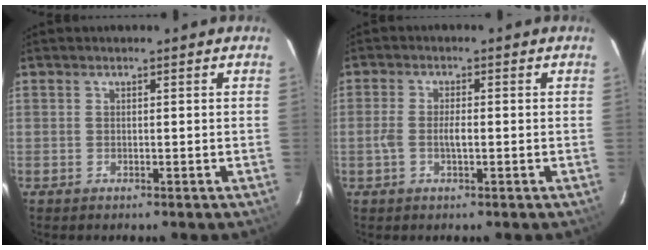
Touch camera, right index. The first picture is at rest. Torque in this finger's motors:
{"motor_torque": [0.57, -0.09, 0.34, 0.07]}